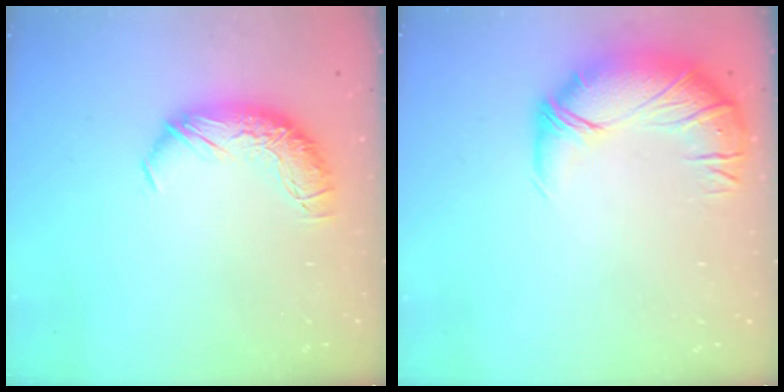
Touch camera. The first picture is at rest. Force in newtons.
{"total": 2.7, "press": 1.1, "slide": 2.5}